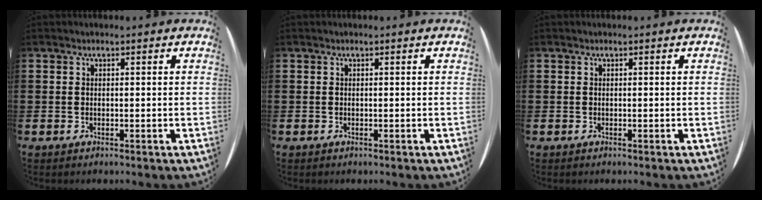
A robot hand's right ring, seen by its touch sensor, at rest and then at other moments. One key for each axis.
{"total": 0.0}
{"total": 0.0}